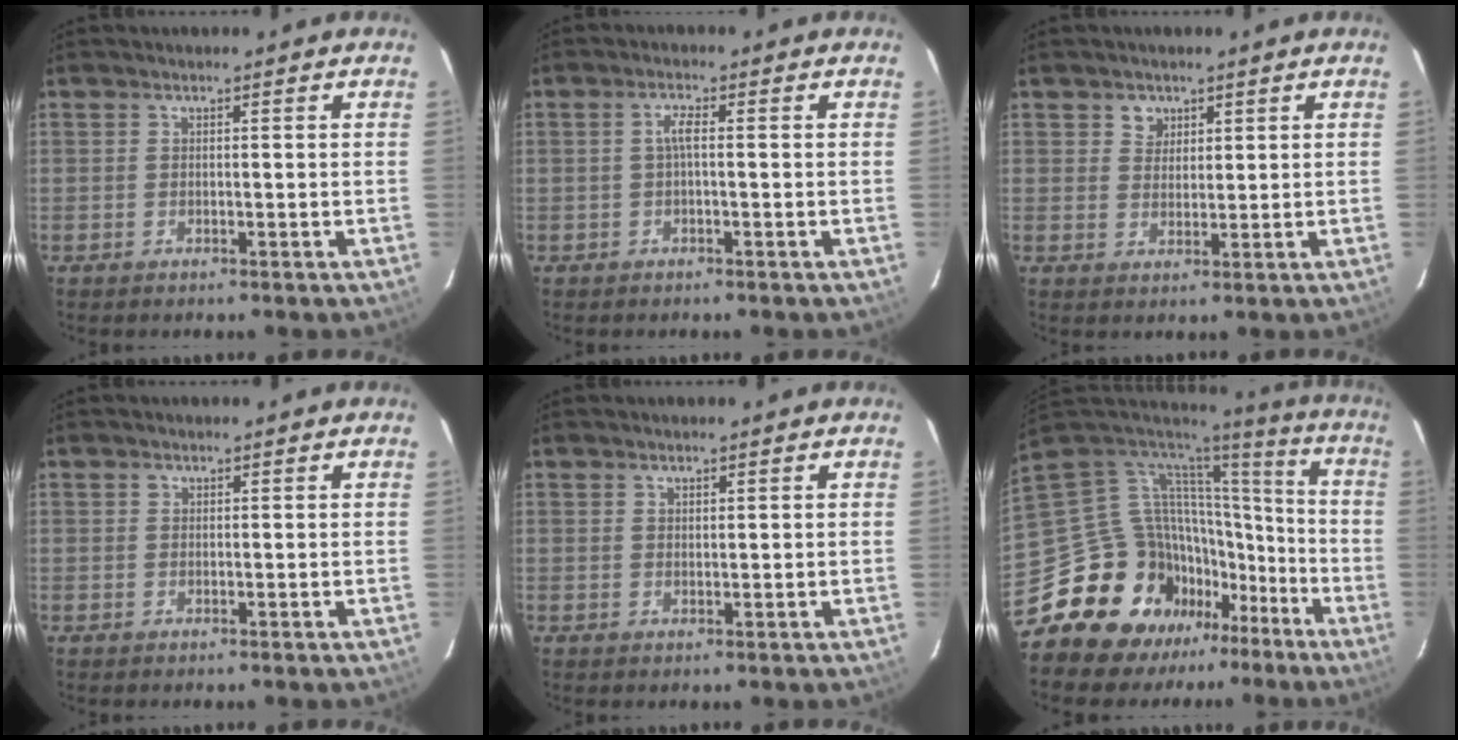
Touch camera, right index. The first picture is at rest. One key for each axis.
{"total": 2.0, "fx": 0.0, "fy": 0.3, "fz": 1.9, "tx": -0.036, "ty": 0.008, "tz": 0.000}
{"total": 3.0, "fx": 1.6, "fy": 2.5, "fz": 0.4, "tx": 0.006, "ty": 0.010, "tz": 0.028}
{"total": 0.7, "fx": 0.2, "fy": 0.6, "fz": 0.1, "tx": 0.000, "ty": 0.002, "tz": 0.002}
{"total": 0.9, "fx": 0.7, "fy": 0.5, "fz": 0.3, "tx": -0.003, "ty": 0.001, "tz": 0.012}
{"total": 17.7, "fx": -13.3, "fy": 11.2, "fz": 3.2, "tx": -0.050, "ty": 0.045, "tz": -0.226}